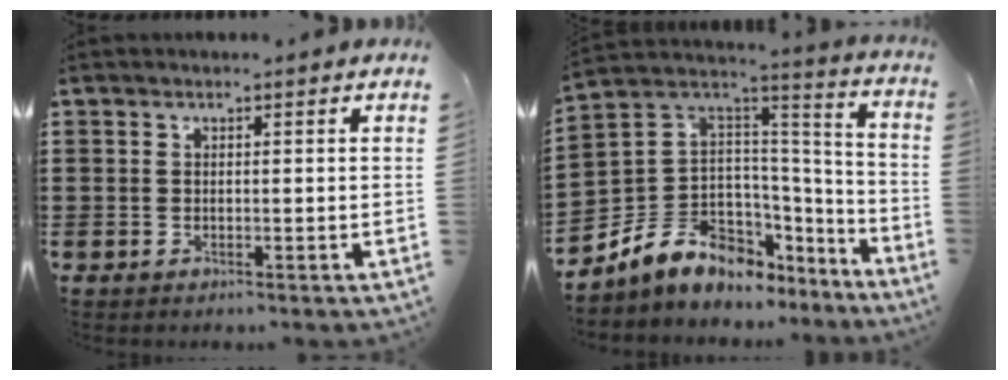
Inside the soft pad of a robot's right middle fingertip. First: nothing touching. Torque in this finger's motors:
{"motor_torque": [2.14, 0.00, 0.28, 0.20]}